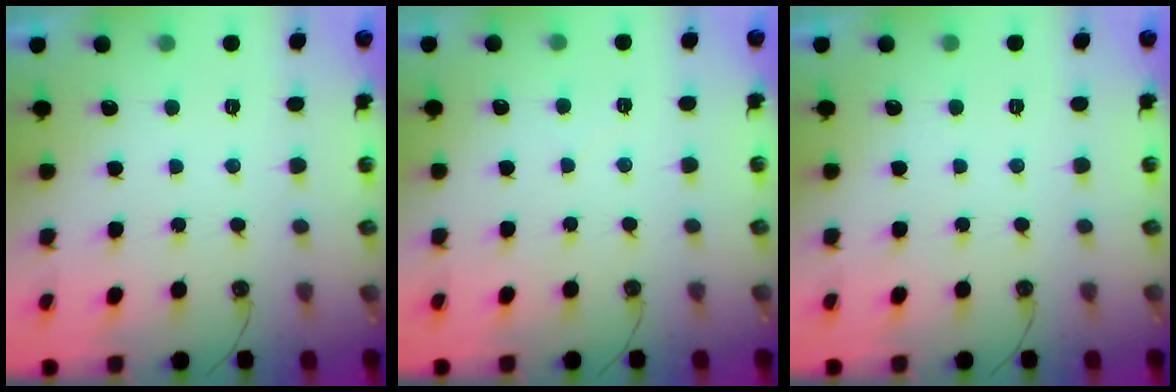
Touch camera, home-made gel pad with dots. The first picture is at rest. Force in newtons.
{"total": 2.8, "press": 2.8, "slide": 0.4}
{"total": 0.0}